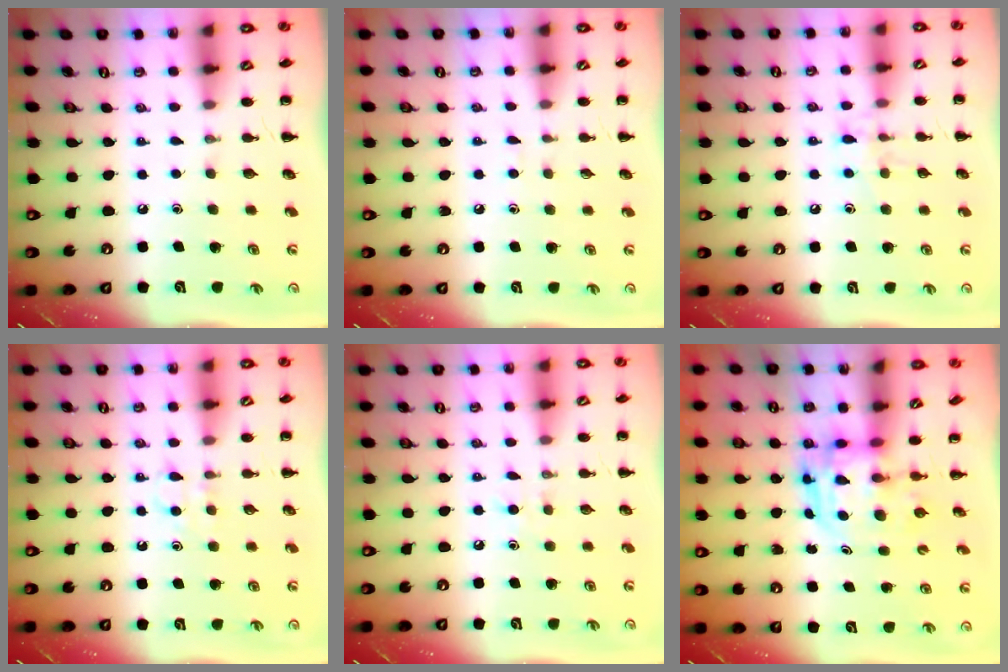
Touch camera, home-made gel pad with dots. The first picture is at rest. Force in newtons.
{"total": 3.0, "press": 2.8, "slide": 1.2}
{"total": 7.9, "press": 7.8, "slide": 1.4}
{"total": 3.3, "press": 3.0, "slide": 1.2}
{"total": 4.2, "press": 4.0, "slide": 1.3}
{"total": 3.6, "press": 3.5, "slide": 0.8}